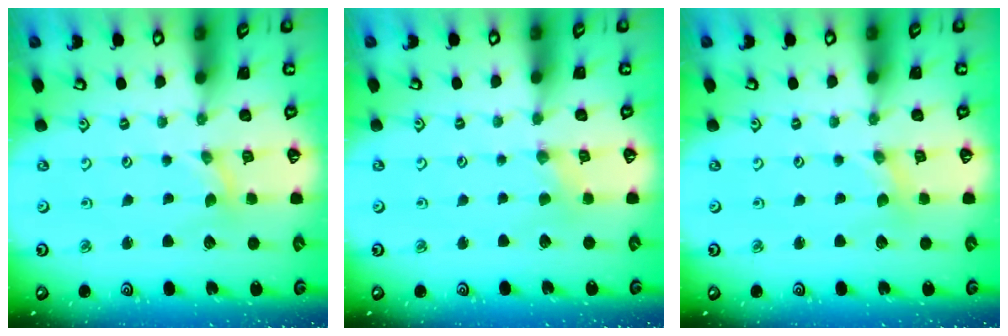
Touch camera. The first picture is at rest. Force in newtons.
{"total": 1.2, "press": 1.1, "slide": 0.3}
{"total": 0.0}